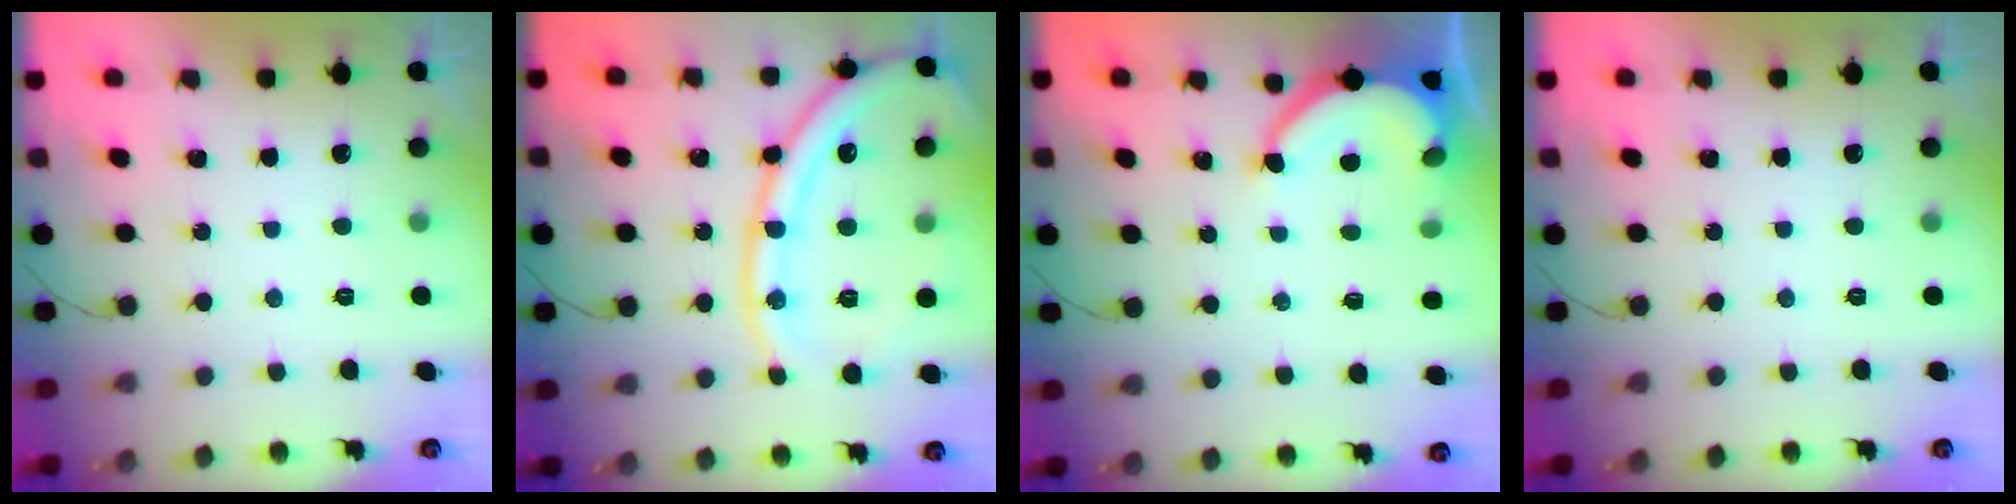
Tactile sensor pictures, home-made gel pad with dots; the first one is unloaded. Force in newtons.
{"total": 18.7, "press": 18.5, "slide": 2.2}
{"total": 7.5, "press": 7.5, "slide": 0.6}
{"total": 0.0}